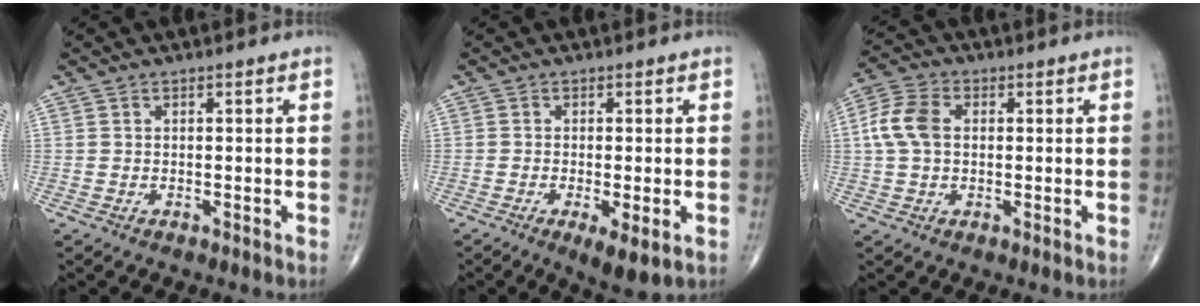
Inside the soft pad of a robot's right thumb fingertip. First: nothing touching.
{"total": 5.2, "force": [-1.9, 1.3, 4.7], "torque": [-0.078, -0.016, -0.030]}
{"total": 7.4, "force": [0.8, 5.0, 5.4], "torque": [-0.119, 0.017, 0.011]}